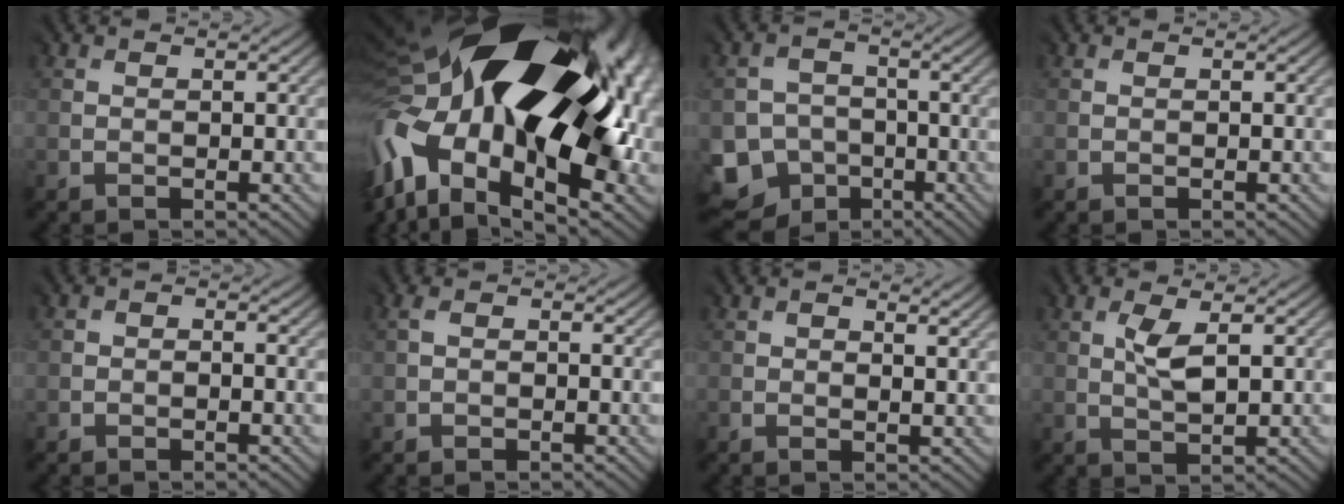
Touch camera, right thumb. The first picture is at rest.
{"total": 22.3, "force": [-1.1, 13.8, 17.4], "torque": [-0.340, -0.085, 0.001]}
{"total": 8.4, "force": [-4.6, 6.6, 2.5], "torque": [-0.061, -0.030, -0.088]}
{"total": 0.0}
{"total": 0.8, "force": [-0.7, 0.2, -0.3], "torque": [0.005, 0.000, -0.017]}
{"total": 0.9, "force": [-0.2, 0.7, 0.6], "torque": [-0.015, 0.000, -0.007]}
{"total": 2.1, "force": [1.0, 0.9, 1.6], "torque": [-0.032, -0.003, 0.016]}
{"total": 3.4, "force": [1.1, 1.2, 3.0], "torque": [-0.073, -0.003, 0.024]}